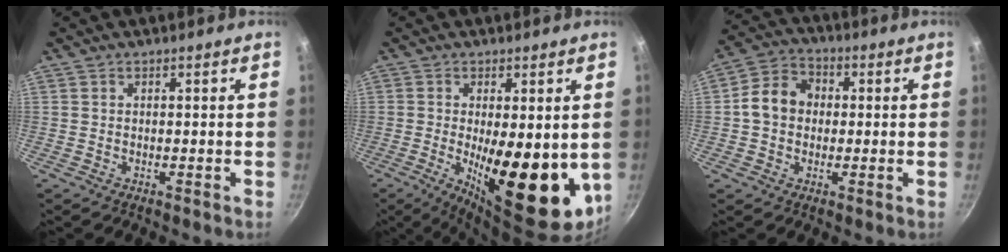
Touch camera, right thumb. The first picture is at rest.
{"total": 17.4, "force": [-1.9, 6.5, 16.0], "torque": [-0.208, -0.022, -0.015]}
{"total": 8.8, "force": [0.2, 7.2, 5.0], "torque": [-0.062, 0.020, -0.015]}